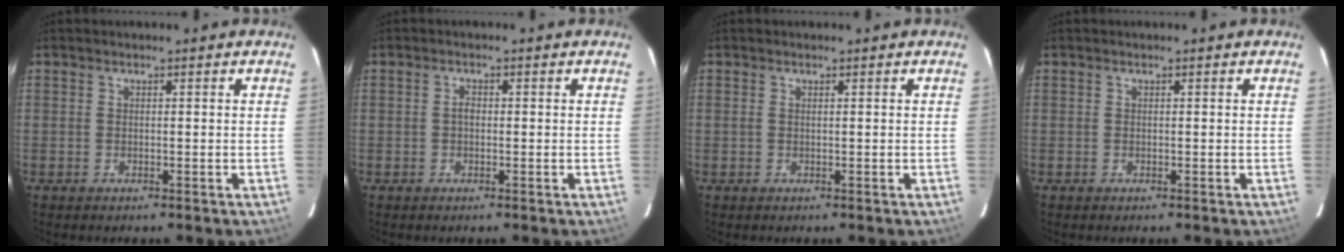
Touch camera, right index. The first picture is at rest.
{"total": 1.1, "force": [-0.2, 0.7, 0.8], "torque": [-0.014, 0.006, -0.004]}
{"total": 0.0}
{"total": 0.0}